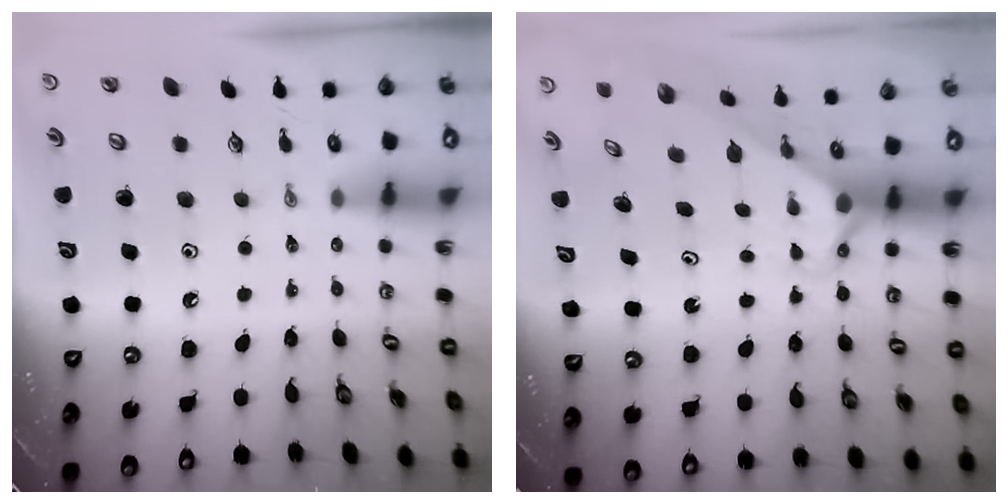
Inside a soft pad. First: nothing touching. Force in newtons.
{"total": 2.6, "press": 2.6, "slide": 0.1}